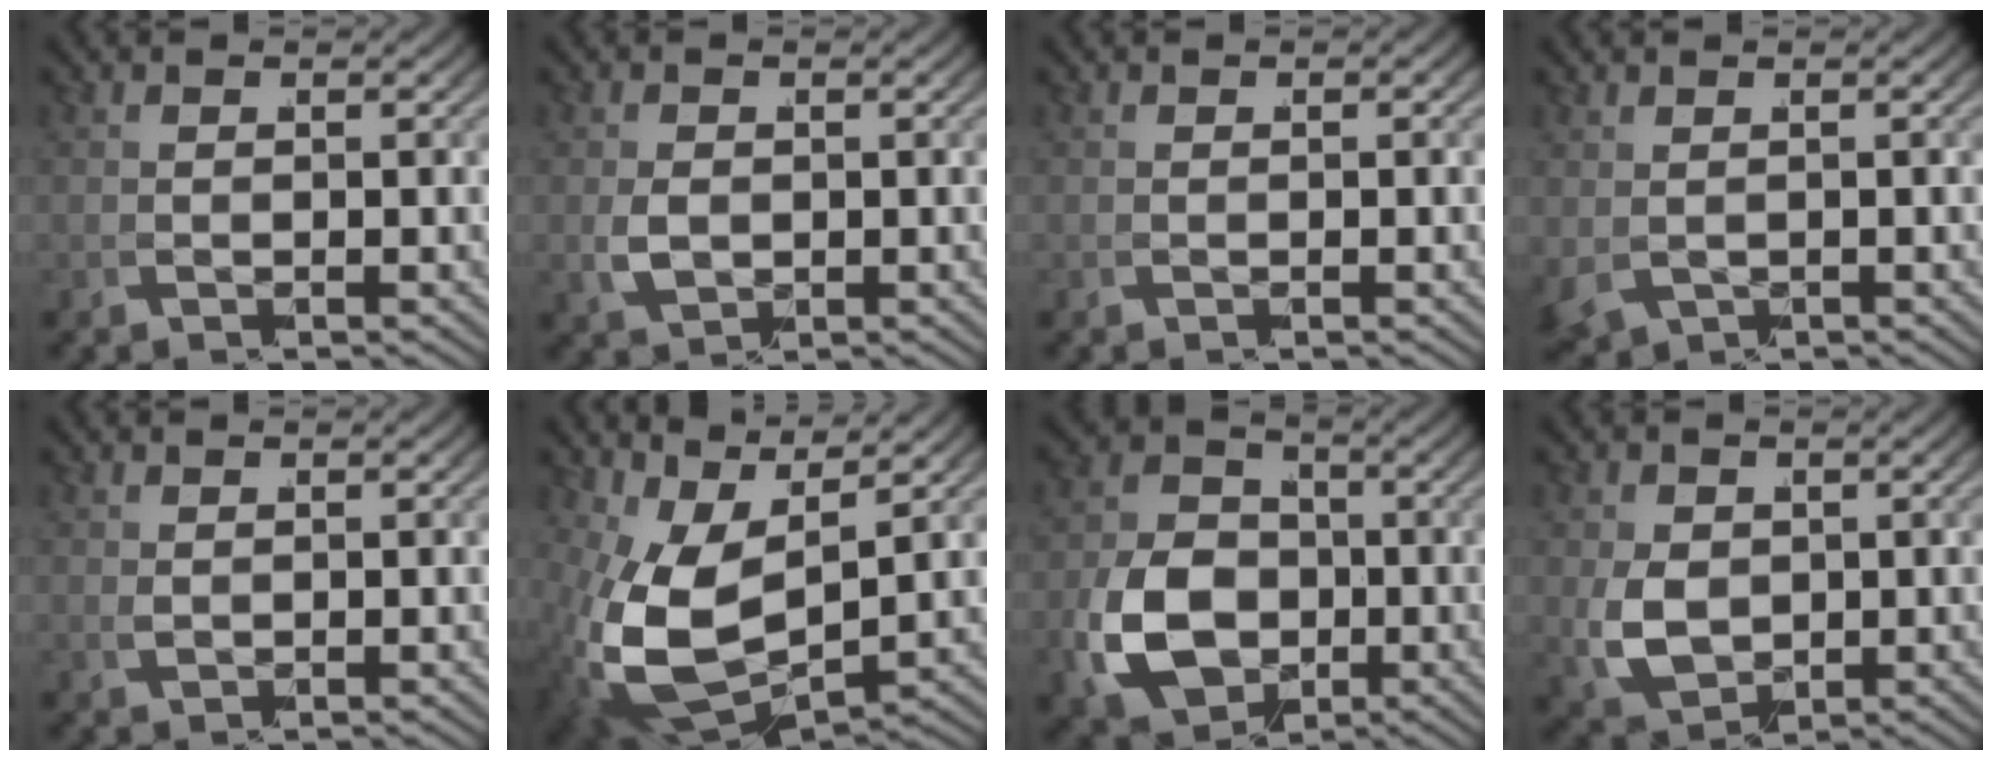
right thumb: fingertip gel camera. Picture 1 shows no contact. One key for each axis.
{"total": 2.7, "fx": 0.1, "fy": 2.0, "fz": 1.8, "tx": -0.050, "ty": -0.013, "tz": 0.017}
{"total": 0.0}
{"total": 2.5, "fx": -0.4, "fy": 2.1, "fz": 1.2, "tx": -0.042, "ty": -0.022, "tz": 0.014}
{"total": 0.9, "fx": 0.6, "fy": 0.4, "fz": 0.5, "tx": -0.018, "ty": -0.004, "tz": 0.019}
{"total": 10.7, "fx": 0.1, "fy": 6.7, "fz": 8.4, "tx": -0.221, "ty": -0.061, "tz": 0.036}
{"total": 11.2, "fx": -2.1, "fy": 8.7, "fz": 6.7, "tx": -0.150, "ty": -0.038, "tz": -0.019}
{"total": 6.1, "fx": 0.1, "fy": 4.6, "fz": 4.0, "tx": -0.102, "ty": -0.037, "tz": 0.029}